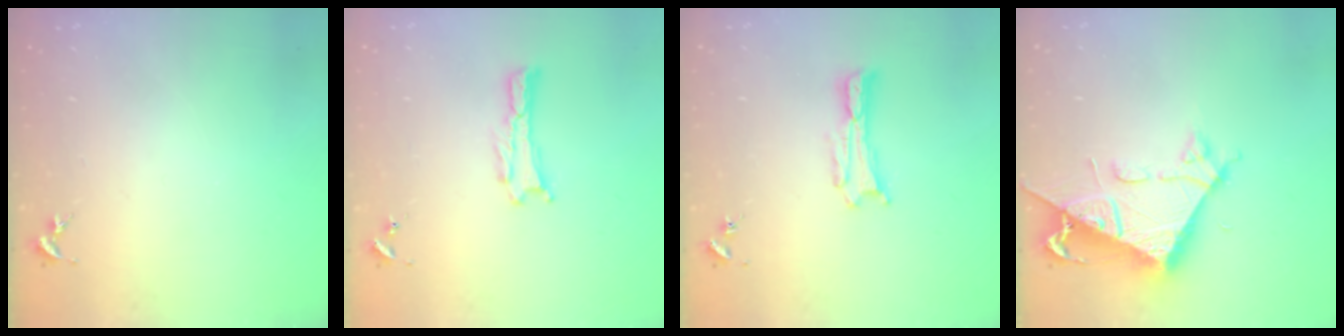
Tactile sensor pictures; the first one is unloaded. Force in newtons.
{"total": 0.0}
{"total": 0.5, "press": 0.5, "slide": 0.2}
{"total": 8.4, "press": 8.3, "slide": 0.8}